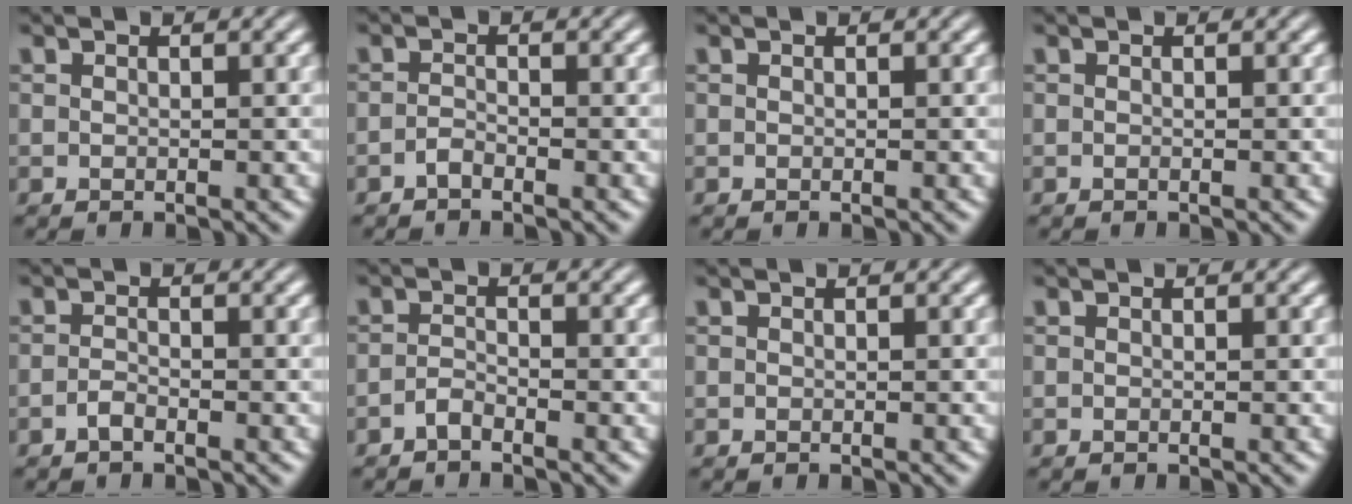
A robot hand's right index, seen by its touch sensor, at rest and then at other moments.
{"total": 1.5, "force": [-1.4, -0.6, 0.0], "torque": [0.005, -0.006, -0.022]}
{"total": 0.0}
{"total": 0.0}
{"total": 1.4, "force": [-1.2, -0.7, 0.1], "torque": [0.003, -0.005, -0.020]}
{"total": 1.7, "force": [-1.6, -0.6, 0.2], "torque": [0.003, -0.006, -0.026]}
{"total": 0.0}
{"total": 0.0}